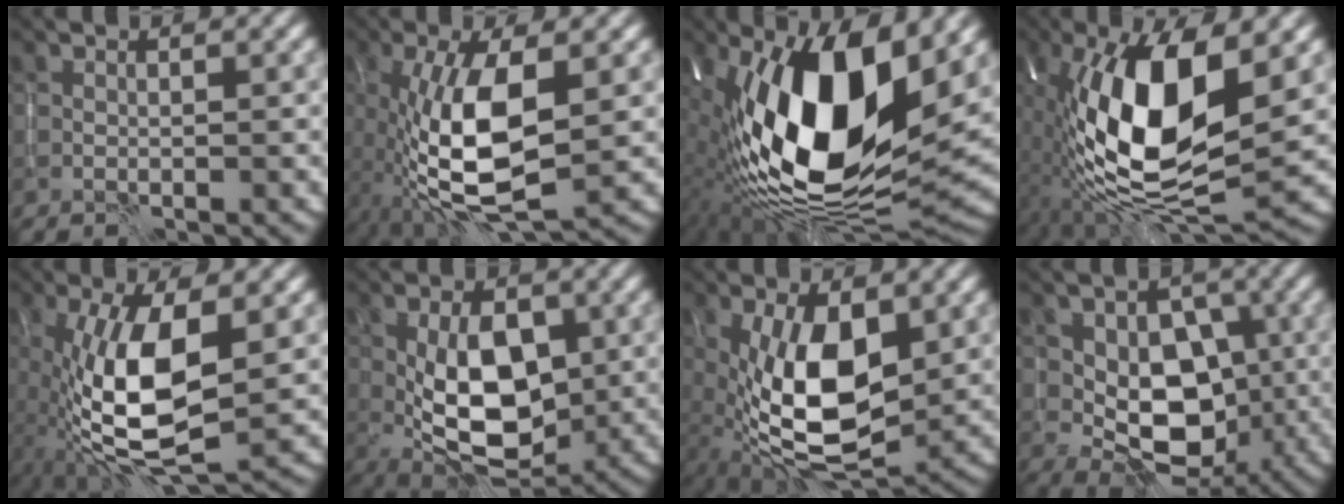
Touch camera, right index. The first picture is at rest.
{"total": 9.6, "force": [-1.5, 3.8, 8.7], "torque": [-0.179, 0.000, -0.029]}
{"total": 18.2, "force": [0.7, 7.7, 16.5], "torque": [-0.291, -0.004, 0.007]}
{"total": 14.3, "force": [-0.6, 5.8, 13.0], "torque": [-0.240, 0.006, -0.022]}
{"total": 10.6, "force": [-1.1, 4.3, 9.6], "torque": [-0.190, 0.000, -0.024]}
{"total": 9.2, "force": [-0.9, 5.0, 7.7], "torque": [-0.137, -0.004, -0.015]}
{"total": 10.7, "force": [-0.3, 5.1, 9.4], "torque": [-0.177, -0.011, -0.001]}
{"total": 7.8, "force": [-0.7, 5.5, 5.5], "torque": [-0.070, -0.002, -0.013]}